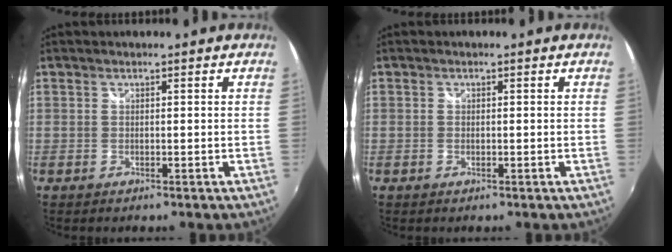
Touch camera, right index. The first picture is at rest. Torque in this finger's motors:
{"motor_torque": [-0.01, 0.12, -0.03, 0.00]}